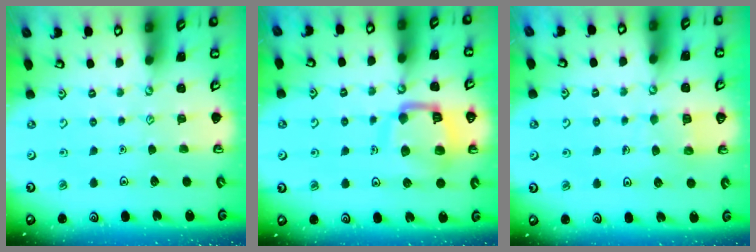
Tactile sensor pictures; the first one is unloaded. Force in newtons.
{"total": 15.5, "press": 15.4, "slide": 1.6}
{"total": 5.1, "press": 5.1, "slide": 0.5}